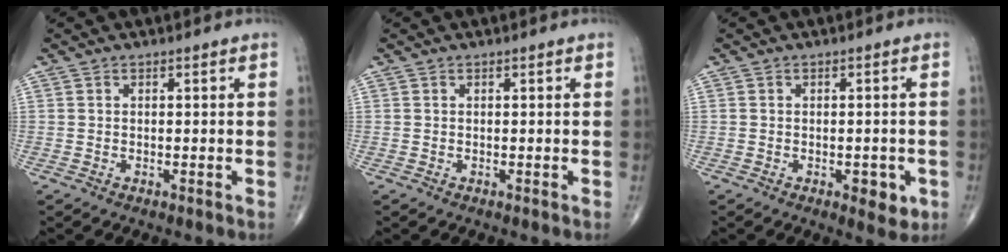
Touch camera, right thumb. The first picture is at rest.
{"total": 0.0}
{"total": 4.1, "force": [-1.4, 2.1, 3.2], "torque": [-0.026, -0.002, -0.014]}